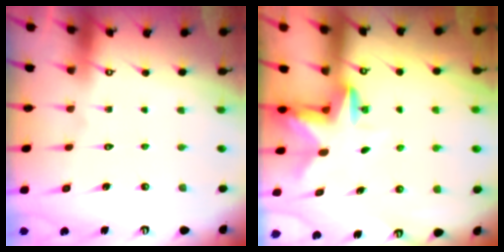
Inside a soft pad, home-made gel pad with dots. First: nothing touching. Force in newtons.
{"total": 2.7, "press": 2.7, "slide": 0.5}